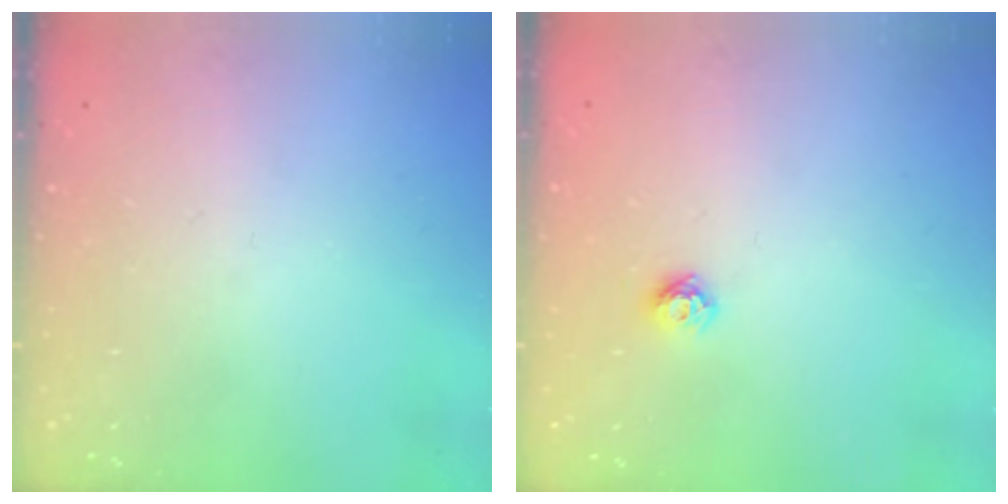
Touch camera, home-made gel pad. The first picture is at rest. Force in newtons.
{"total": 5.8, "press": 5.8, "slide": 0.7}